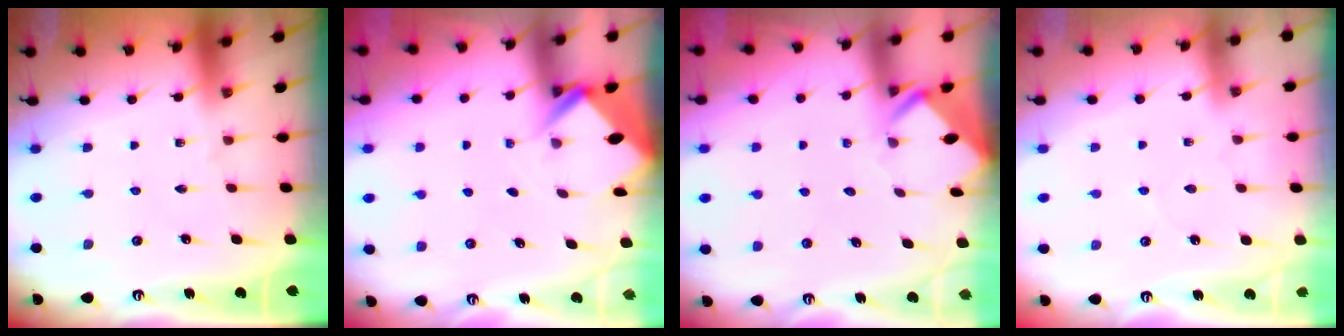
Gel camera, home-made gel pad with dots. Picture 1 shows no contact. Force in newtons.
{"total": 3.0, "press": 2.9, "slide": 0.4}
{"total": 3.4, "press": 3.4, "slide": 0.2}
{"total": 2.6, "press": 2.6, "slide": 0.4}